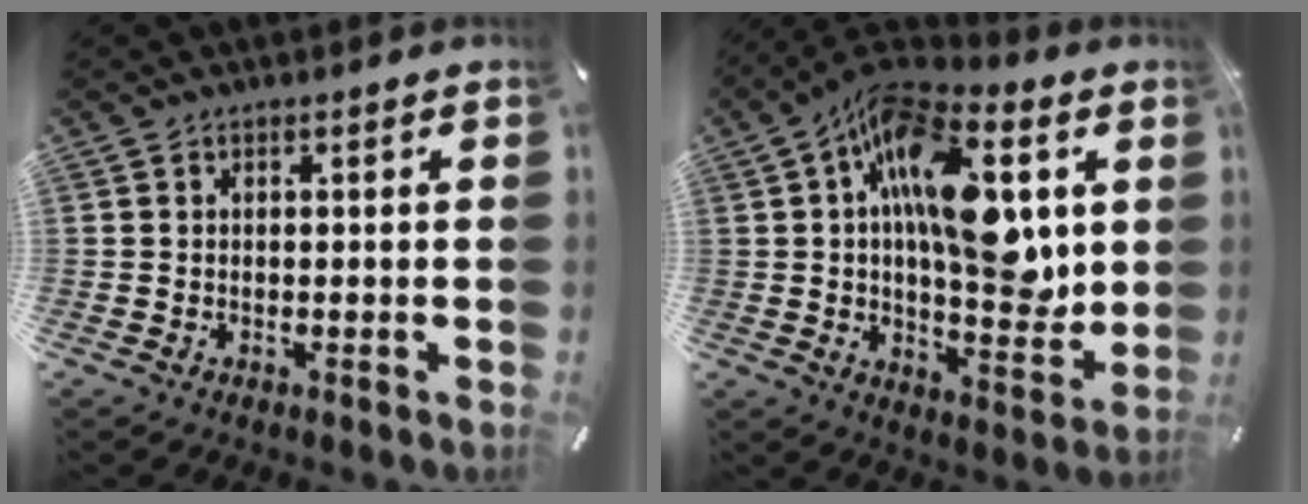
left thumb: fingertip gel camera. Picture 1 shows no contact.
{"total": 22.1, "force": [5.7, 10.4, 18.6], "torque": [-0.300, -0.020, 0.087]}